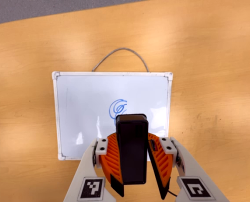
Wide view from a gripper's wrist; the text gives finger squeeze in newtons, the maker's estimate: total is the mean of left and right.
{"total": 9.0, "left": 9.0, "right": 9.1}